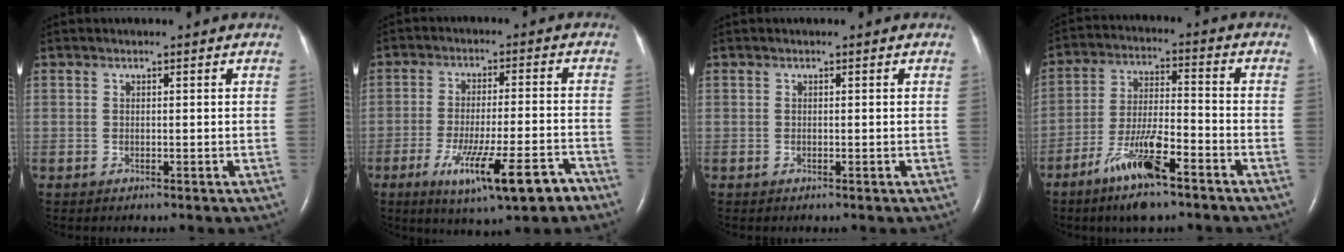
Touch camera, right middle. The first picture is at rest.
{"total": 12.1, "force": [-6.7, 1.5, 9.9], "torque": [-0.168, -0.021, -0.100]}
{"total": 0.0}
{"total": 11.3, "force": [-7.1, 1.8, 8.6], "torque": [-0.171, -0.017, -0.128]}